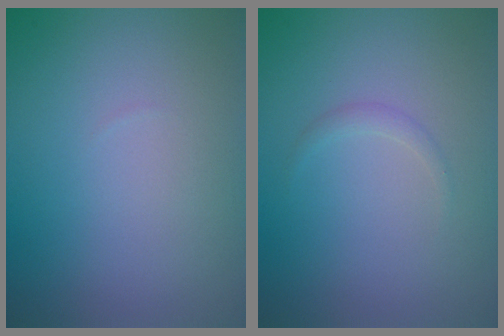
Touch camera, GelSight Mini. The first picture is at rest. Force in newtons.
{"total": 0.8, "press": 0.8, "slide": 0.0}